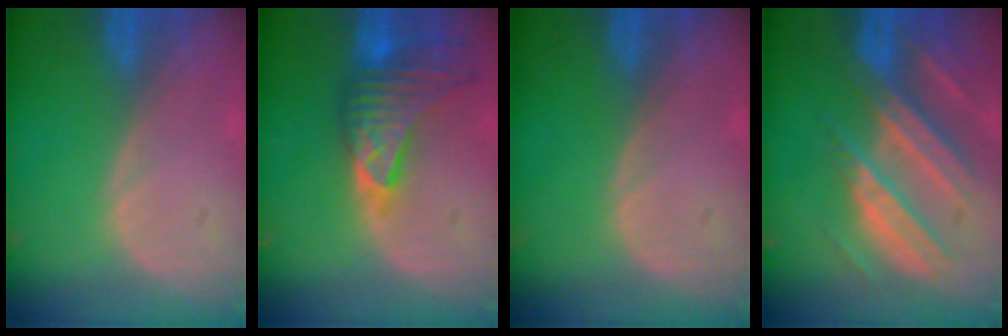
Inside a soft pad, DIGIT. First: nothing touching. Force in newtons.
{"total": 9.0, "press": 8.4, "slide": 3.2}
{"total": 0.0}
{"total": 10.4, "press": 9.2, "slide": 4.9}